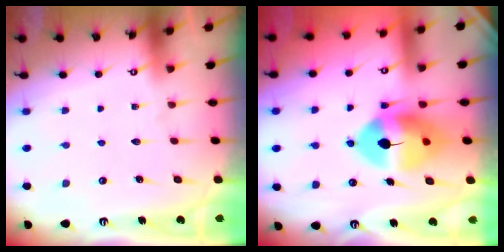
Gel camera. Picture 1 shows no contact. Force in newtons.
{"total": 12.6, "press": 12.5, "slide": 1.8}